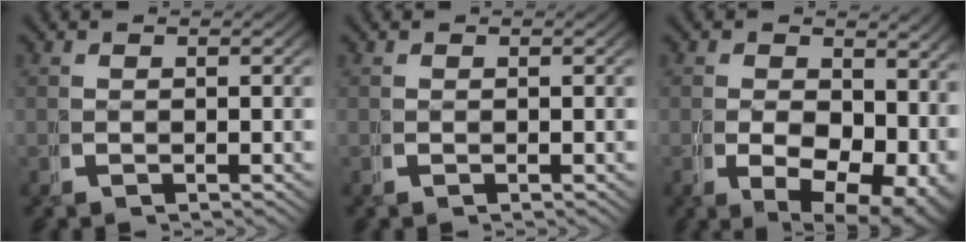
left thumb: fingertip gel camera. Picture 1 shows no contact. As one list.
[{"total": 0.0}, {"total": 8.6, "force": [0.0, 6.2, 6.0], "torque": [-0.106, -0.045, 0.015]}]